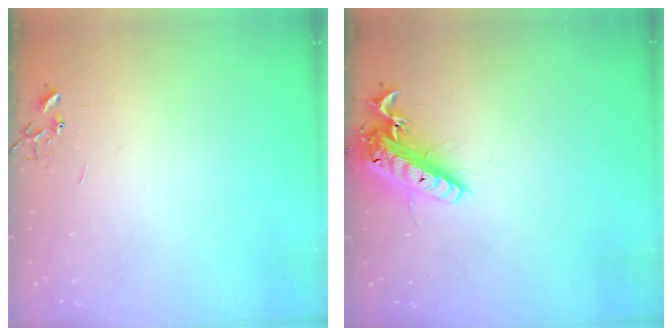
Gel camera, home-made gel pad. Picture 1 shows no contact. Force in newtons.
{"total": 16.1, "press": 15.8, "slide": 3.2}